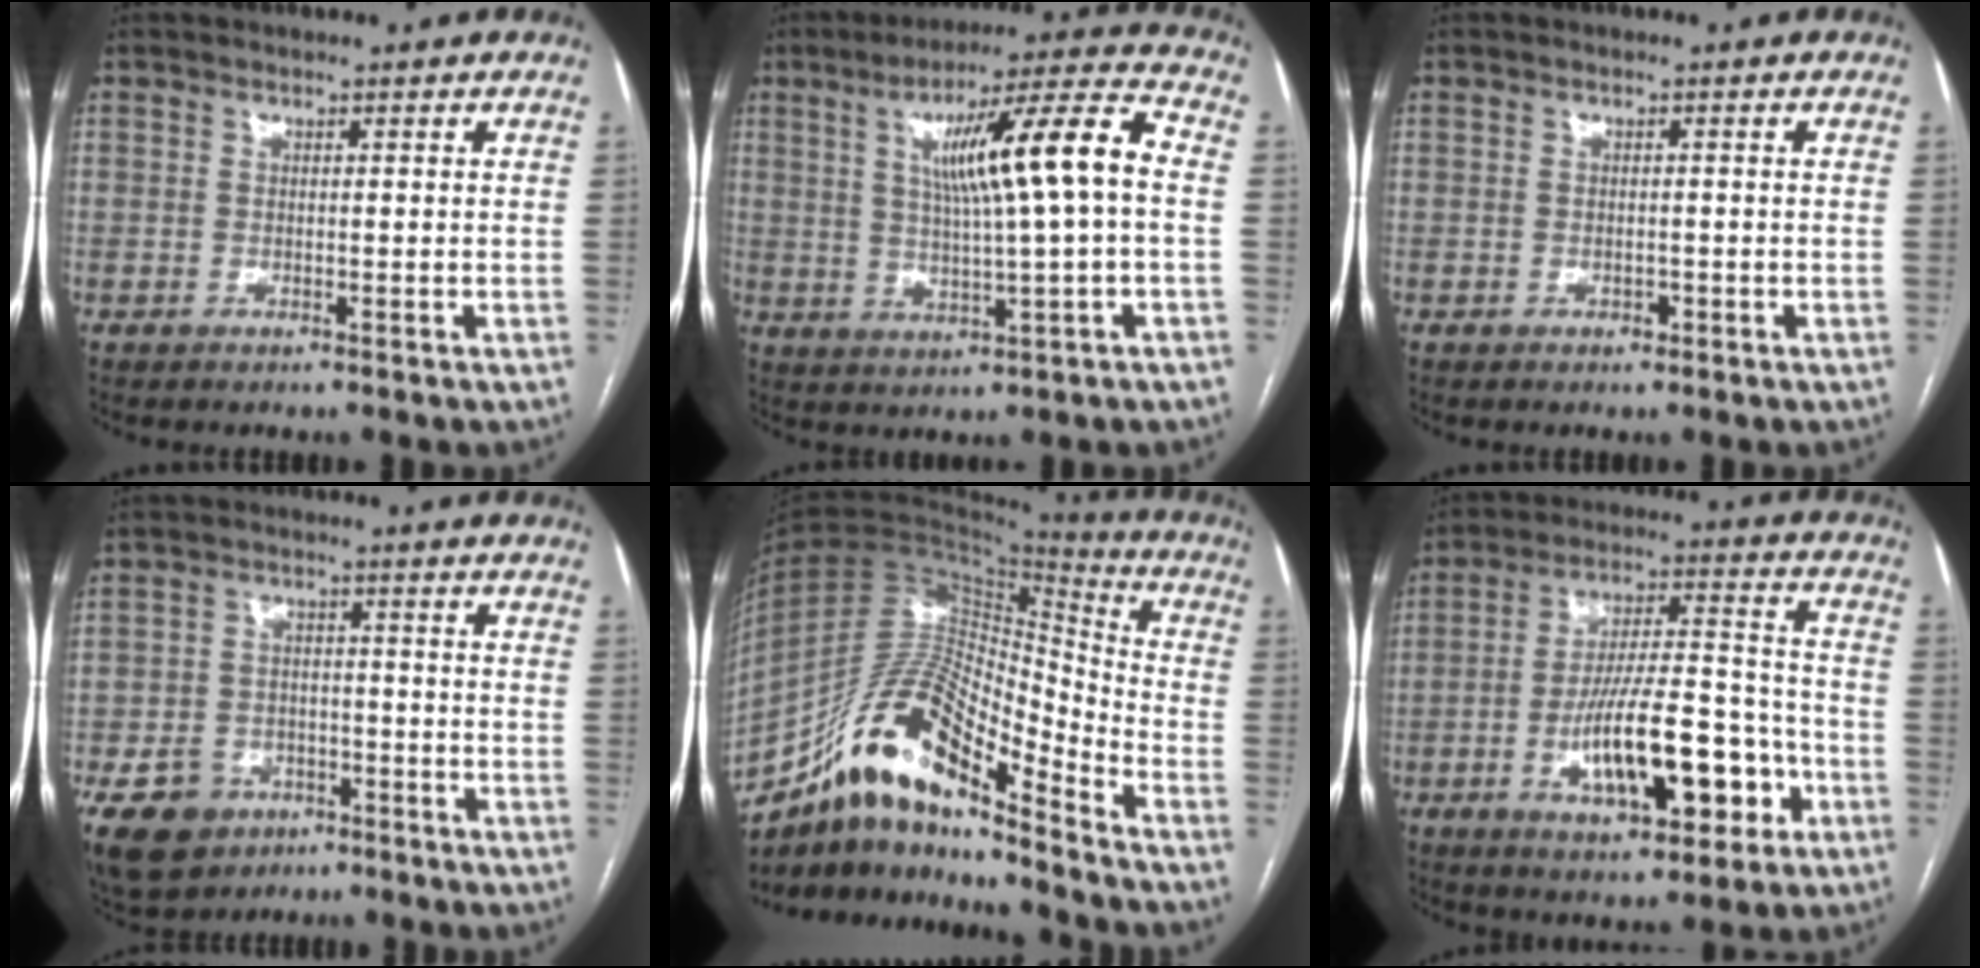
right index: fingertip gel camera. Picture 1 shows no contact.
{"total": 14.3, "force": [1.9, 0.2, 14.2], "torque": [-0.230, 0.019, 0.032]}
{"total": 1.0, "force": [-0.4, 0.7, 0.5], "torque": [-0.009, 0.001, -0.004]}
{"total": 10.6, "force": [-5.8, 8.1, 3.8], "torque": [-0.087, 0.007, -0.084]}
{"total": 17.2, "force": [-11.4, 4.2, 12.1], "torque": [-0.217, 0.029, -0.197]}
{"total": 16.2, "force": [-5.8, 5.0, 14.3], "torque": [-0.240, 0.022, -0.085]}